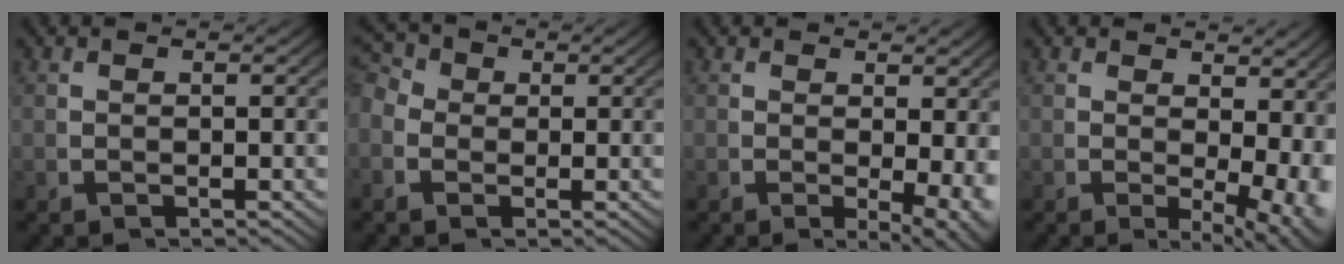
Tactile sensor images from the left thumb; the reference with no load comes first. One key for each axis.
{"total": 3.8, "fx": 0.7, "fy": 3.1, "fz": 2.1, "tx": -0.046, "ty": -0.007, "tz": 0.006}
{"total": 3.9, "fx": -0.1, "fy": 1.9, "fz": 3.4, "tx": -0.046, "ty": -0.024, "tz": 0.006}
{"total": 5.6, "fx": 0.1, "fy": 3.2, "fz": 4.7, "tx": -0.059, "ty": -0.028, "tz": 0.012}